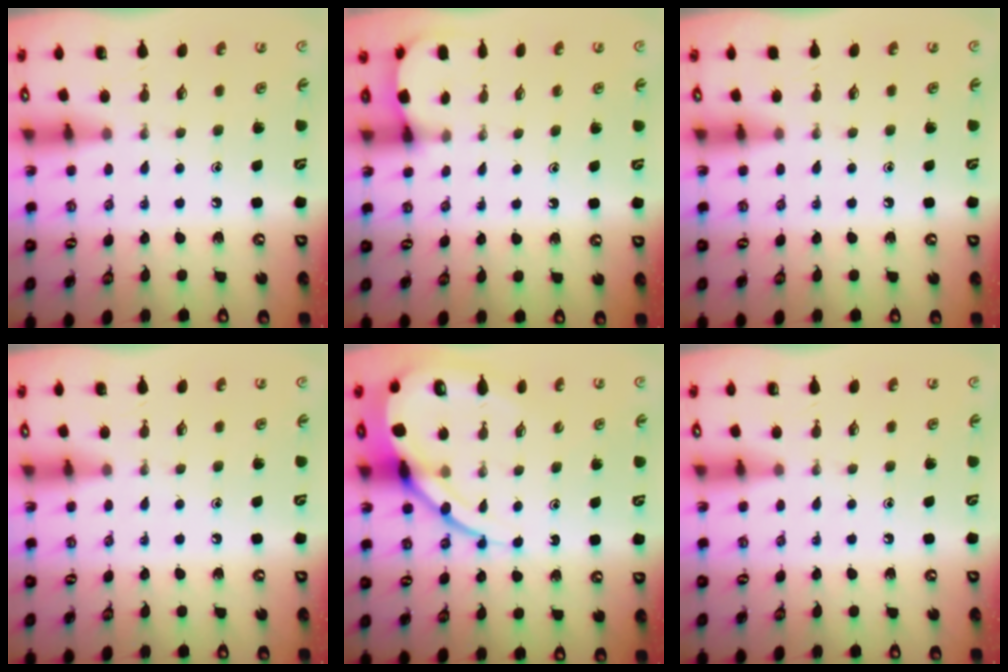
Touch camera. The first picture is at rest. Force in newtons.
{"total": 1.8, "press": 1.7, "slide": 0.2}
{"total": 2.2, "press": 2.2, "slide": 0.3}
{"total": 0.0}
{"total": 13.4, "press": 13.3, "slide": 1.4}
{"total": 0.0}